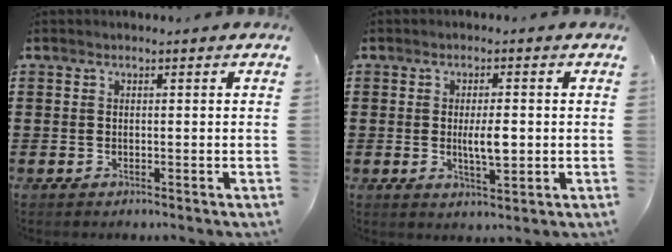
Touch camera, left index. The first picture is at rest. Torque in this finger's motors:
{"motor_torque": [1.08, -0.05, 0.18, 0.07]}